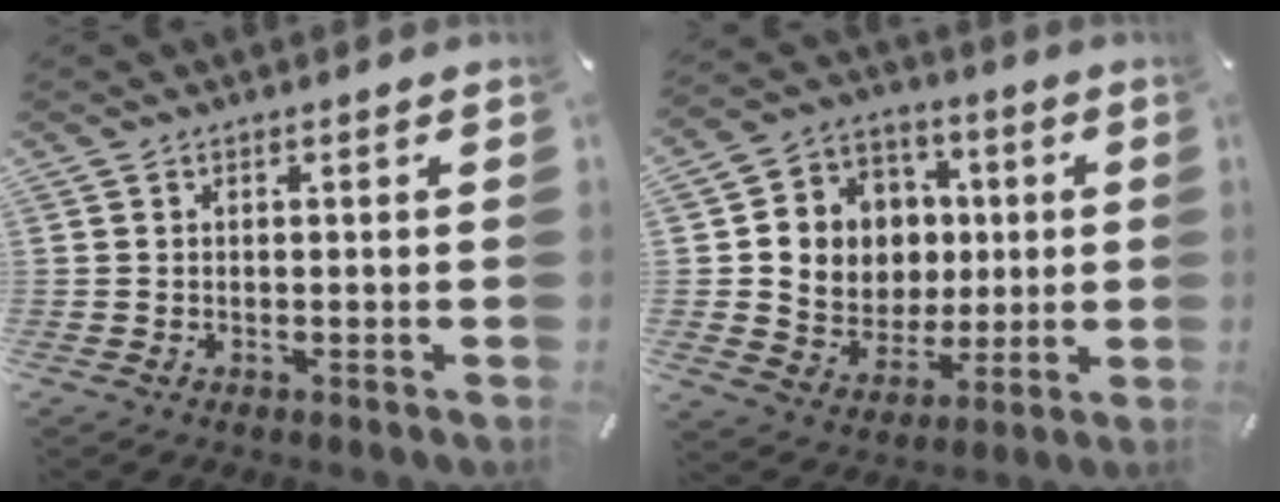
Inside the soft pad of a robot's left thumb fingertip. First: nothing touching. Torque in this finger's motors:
{"motor_torque": [2.40, 2.50, 1.01, 0.57, 0.18]}